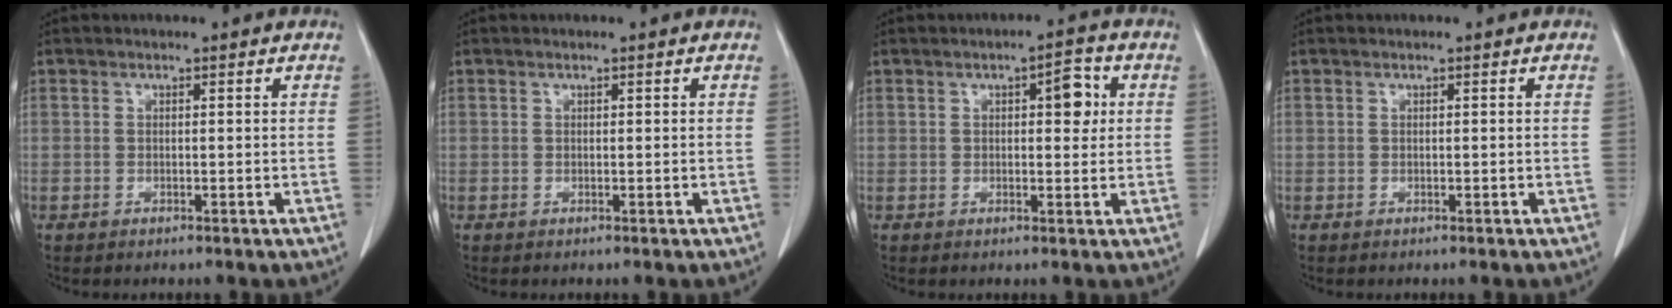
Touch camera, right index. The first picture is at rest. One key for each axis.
{"total": 0.0}
{"total": 4.2, "fx": 1.1, "fy": 1.6, "fz": 3.8, "tx": -0.048, "ty": 0.012, "tz": 0.012}
{"total": 0.0}